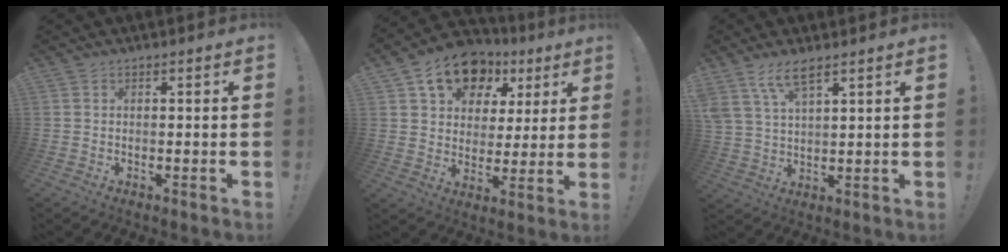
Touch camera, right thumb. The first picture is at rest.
{"total": 14.9, "force": [8.3, 10.3, 6.9], "torque": [-0.097, -0.041, 0.150]}
{"total": 7.4, "force": [5.3, 2.4, 4.6], "torque": [-0.091, -0.018, 0.101]}